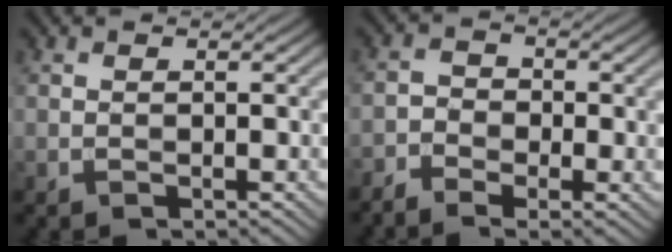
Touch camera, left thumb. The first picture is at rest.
{"total": 4.6, "force": [-3.1, 2.4, 2.5], "torque": [-0.055, -0.008, -0.056]}